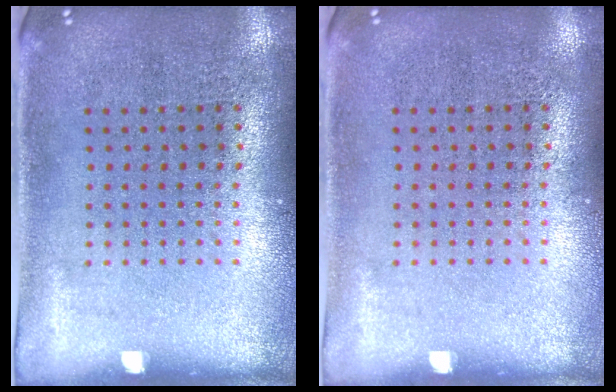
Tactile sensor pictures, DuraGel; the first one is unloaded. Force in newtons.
{"total": 0.0}